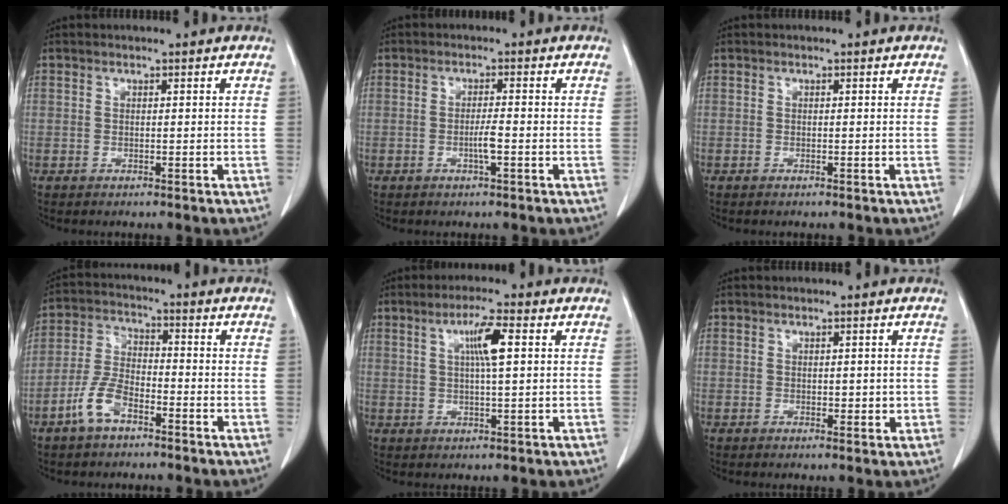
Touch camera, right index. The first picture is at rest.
{"total": 2.4, "force": [-0.8, -0.1, 2.3], "torque": [-0.045, -0.002, -0.015]}
{"total": 0.0}
{"total": 6.8, "force": [-3.9, 2.9, 4.7], "torque": [-0.108, 0.007, -0.081]}
{"total": 5.4, "force": [1.5, 0.2, 5.2], "torque": [-0.091, 0.003, 0.026]}
{"total": 1.8, "force": [0.0, 1.2, 1.4], "torque": [-0.017, 0.001, 0.004]}